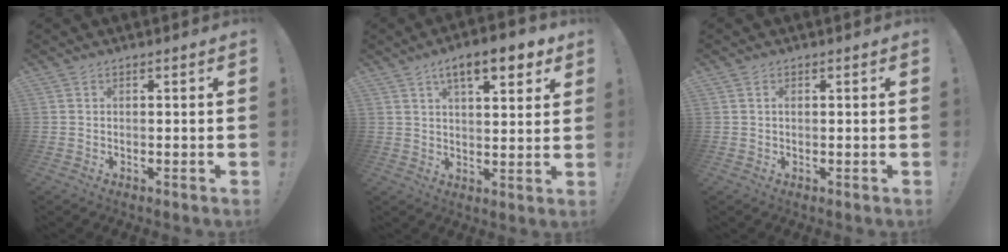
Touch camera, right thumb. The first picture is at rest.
{"total": 10.6, "force": [6.0, 3.3, 8.0], "torque": [-0.112, -0.022, 0.098]}
{"total": 0.7, "force": [0.4, 0.4, 0.4], "torque": [-0.009, 0.003, 0.007]}